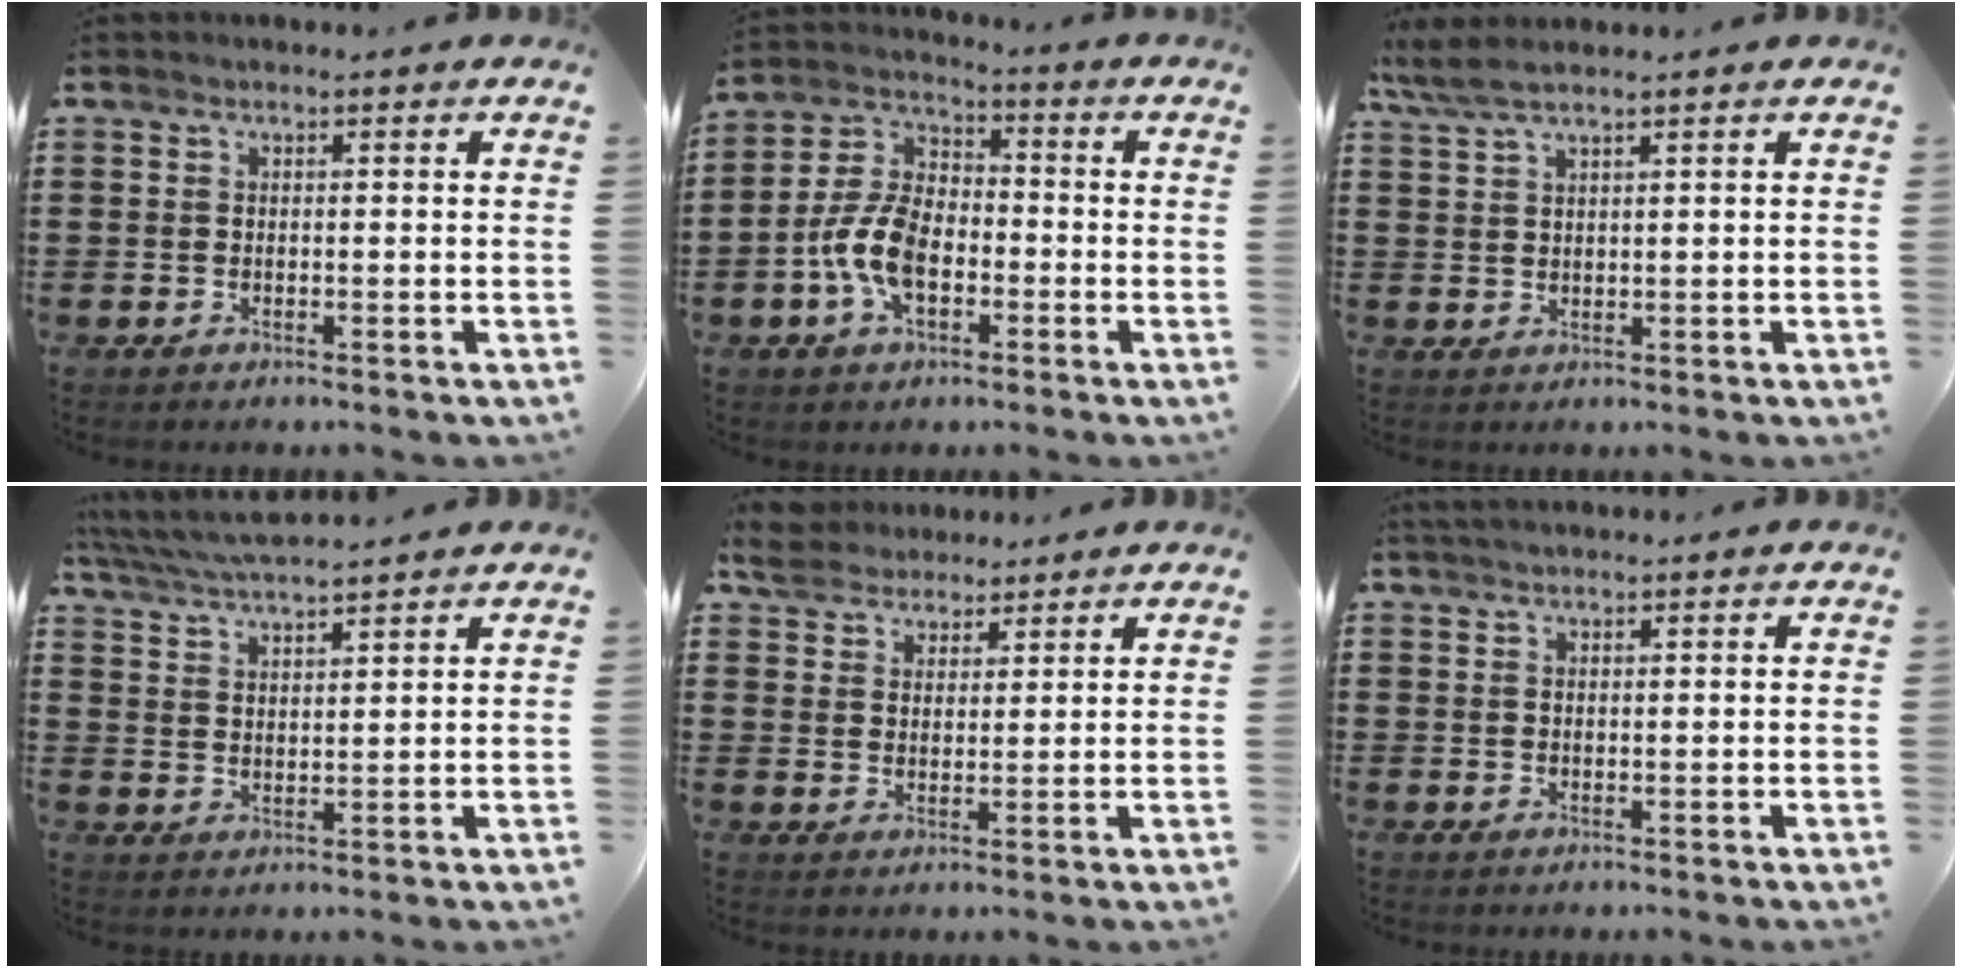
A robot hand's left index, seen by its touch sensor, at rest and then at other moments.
{"total": 9.3, "force": [-3.1, 5.3, 6.9], "torque": [-0.173, 0.002, -0.064]}
{"total": 3.6, "force": [2.8, 0.4, 2.4], "torque": [-0.051, 0.002, 0.052]}
{"total": 4.6, "force": [4.4, 0.0, 1.3], "torque": [-0.040, -0.017, 0.078]}
{"total": 4.9, "force": [4.5, 1.8, 0.4], "torque": [-0.031, -0.004, 0.084]}
{"total": 1.3, "force": [1.2, 0.1, 0.4], "torque": [-0.010, 0.001, 0.024]}